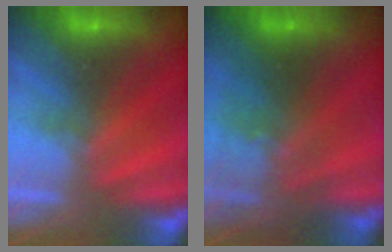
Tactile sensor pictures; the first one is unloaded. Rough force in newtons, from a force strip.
{"total": 2.9}